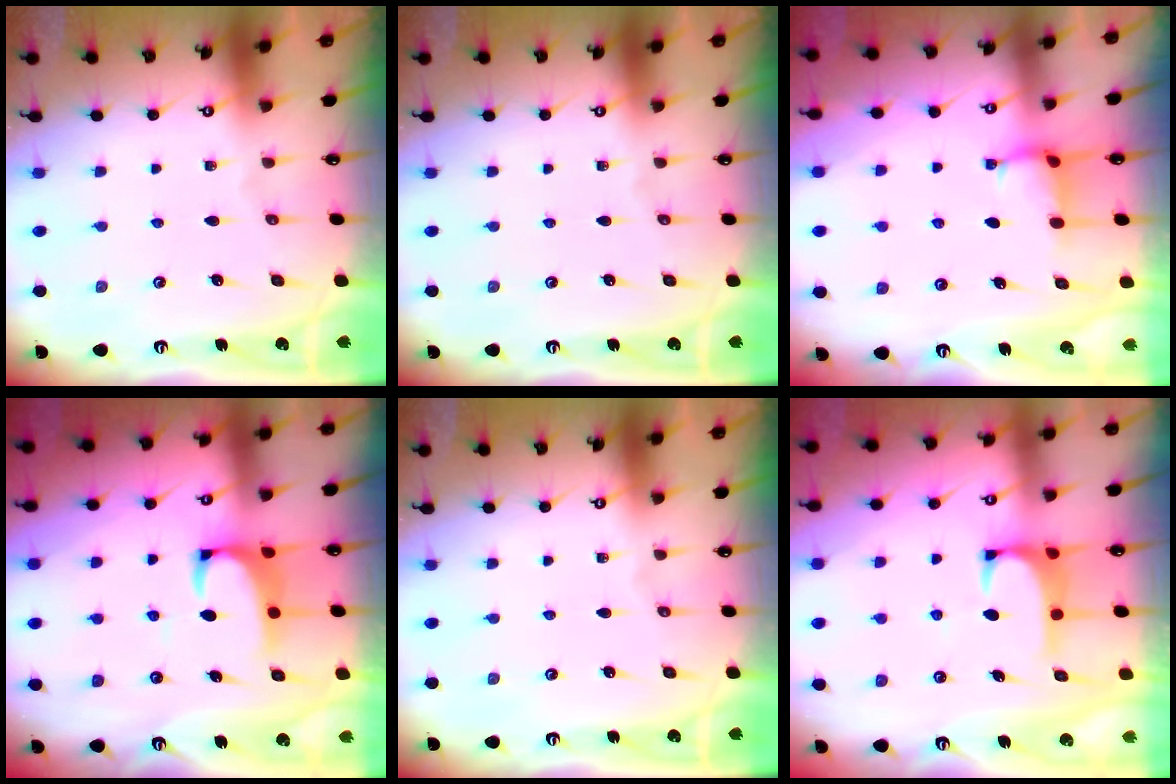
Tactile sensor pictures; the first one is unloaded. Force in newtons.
{"total": 0.0}
{"total": 2.6, "press": 2.6, "slide": 0.3}
{"total": 2.2, "press": 2.0, "slide": 0.9}
{"total": 0.0}
{"total": 1.2, "press": 1.1, "slide": 0.5}